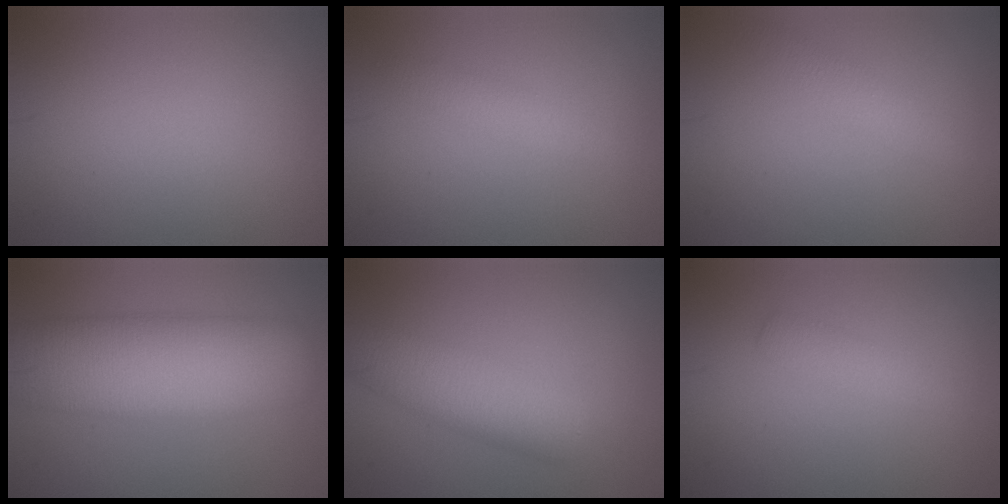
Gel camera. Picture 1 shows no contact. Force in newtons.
{"total": 1.7, "press": 1.7, "slide": 0.1}
{"total": 2.0, "press": 2.0, "slide": 0.1}
{"total": 11.7, "press": 11.7, "slide": 0.5}
{"total": 4.9, "press": 4.9, "slide": 0.1}
{"total": 1.7, "press": 1.7, "slide": 0.1}